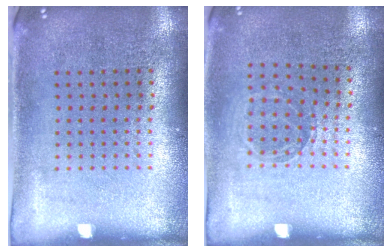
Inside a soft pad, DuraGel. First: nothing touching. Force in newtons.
{"total": 0.9, "press": 0.9, "slide": 0.2}